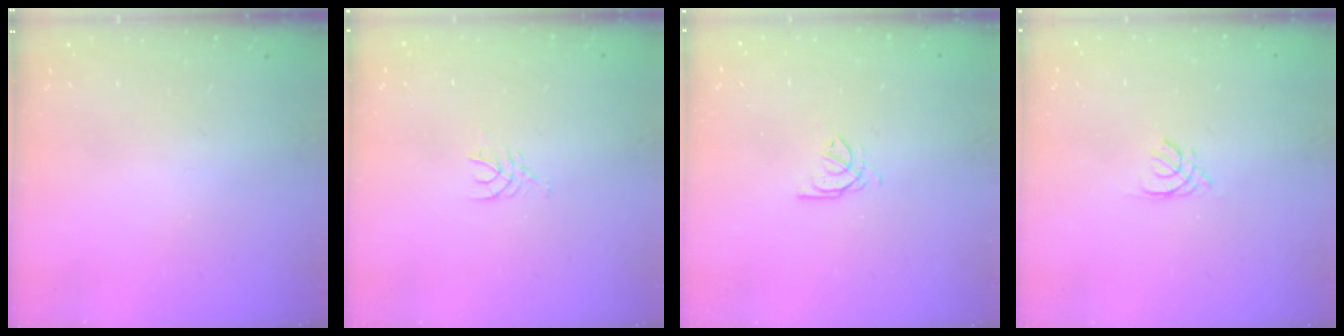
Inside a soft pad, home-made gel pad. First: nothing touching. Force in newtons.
{"total": 2.5, "press": 2.5, "slide": 0.2}
{"total": 2.7, "press": 2.7, "slide": 0.4}
{"total": 1.3, "press": 1.3, "slide": 0.3}